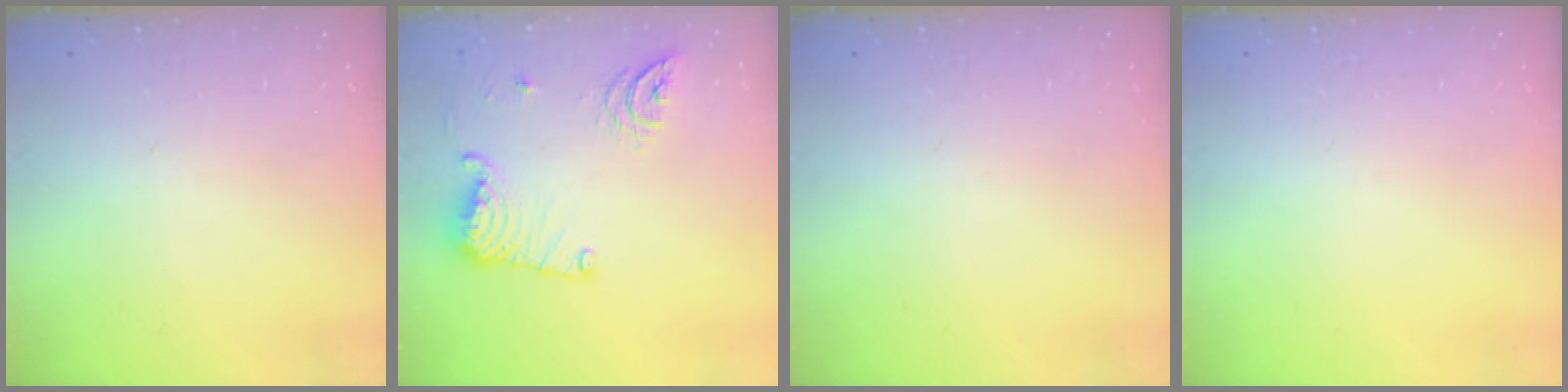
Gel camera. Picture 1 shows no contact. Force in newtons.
{"total": 14.3, "press": 14.2, "slide": 1.4}
{"total": 0.0}
{"total": 0.0}